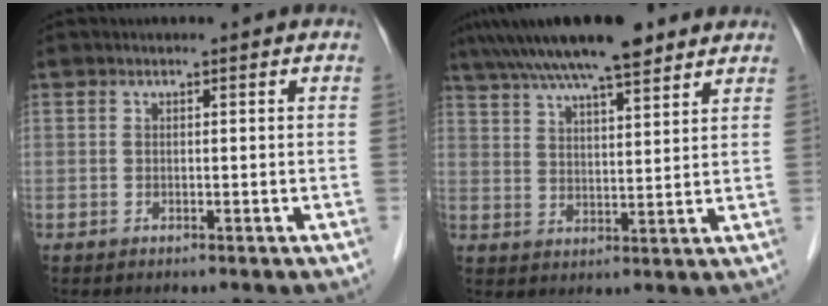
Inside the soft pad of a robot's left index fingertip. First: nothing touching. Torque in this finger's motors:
{"motor_torque": [0.63, -0.73, 1.05, 0.21]}